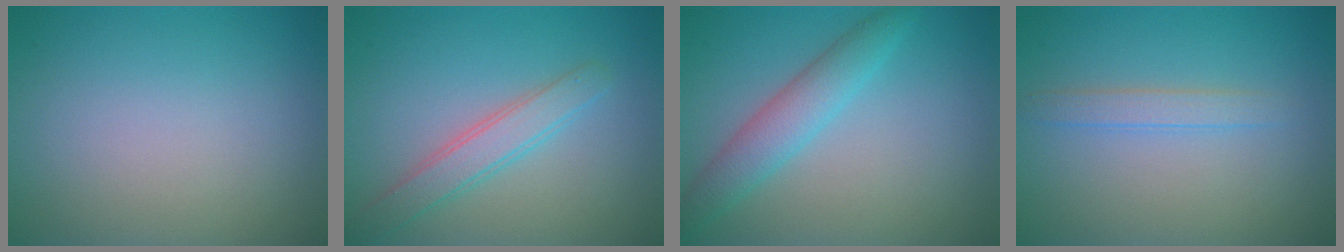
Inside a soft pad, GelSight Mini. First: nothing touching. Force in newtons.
{"total": 2.8, "press": 2.8, "slide": 0.1}
{"total": 3.5, "press": 3.5, "slide": 0.0}
{"total": 1.8, "press": 1.8, "slide": 0.0}